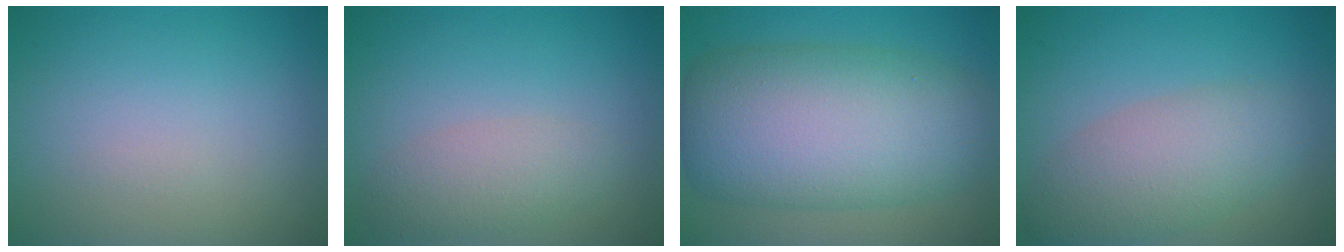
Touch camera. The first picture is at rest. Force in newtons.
{"total": 2.7, "press": 2.7, "slide": 0.1}
{"total": 12.3, "press": 12.3, "slide": 0.1}
{"total": 5.1, "press": 5.0, "slide": 0.4}